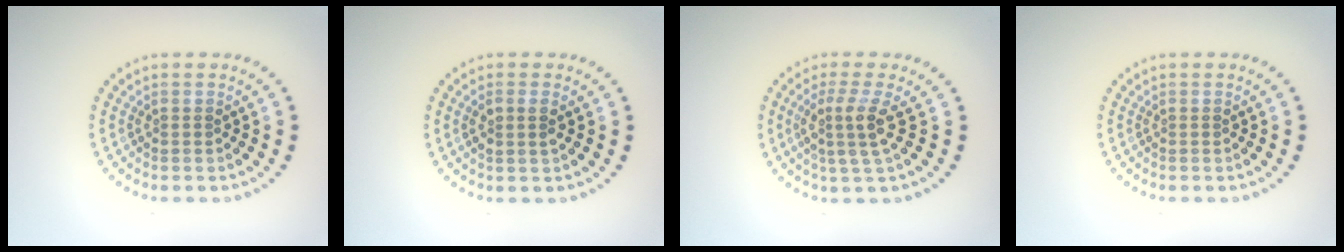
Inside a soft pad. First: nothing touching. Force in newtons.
{"total": 1.6, "press": 1.4, "slide": 0.6}
{"total": 3.0, "press": 2.4, "slide": 1.9}
{"total": 0.0}